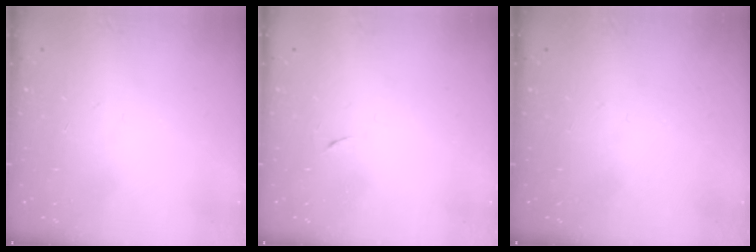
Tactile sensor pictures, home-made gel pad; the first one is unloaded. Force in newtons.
{"total": 3.8, "press": 3.7, "slide": 0.8}
{"total": 0.0}